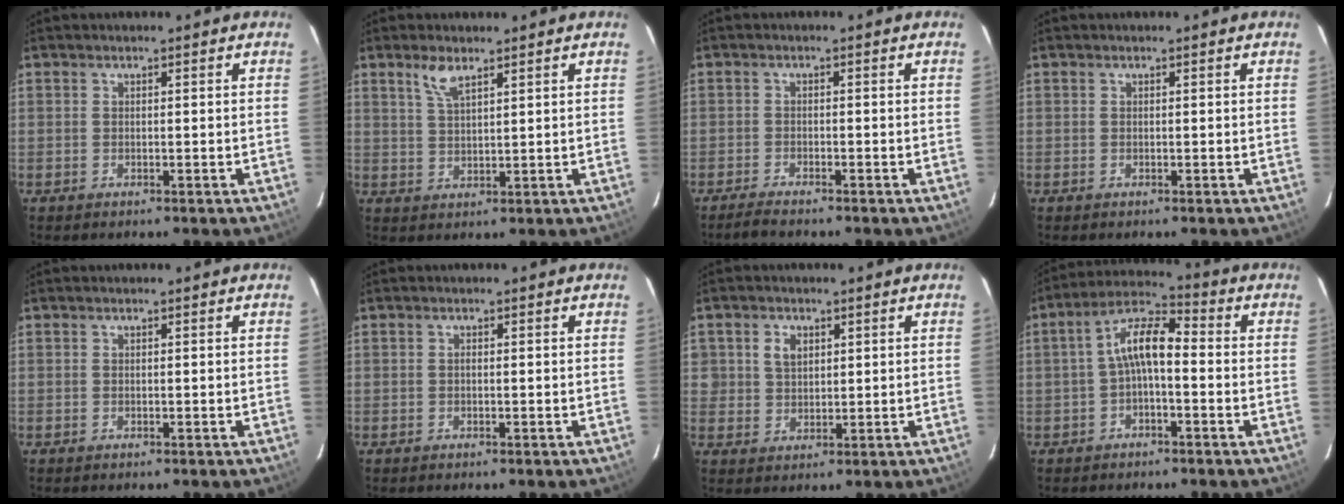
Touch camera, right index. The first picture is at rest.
{"total": 4.0, "force": [2.7, 1.2, 2.6], "torque": [-0.052, 0.003, 0.055]}
{"total": 2.7, "force": [-2.5, 0.1, 1.0], "torque": [-0.035, -0.007, -0.048]}
{"total": 0.0}
{"total": 0.0}
{"total": 0.0}
{"total": 3.7, "force": [1.5, 3.1, 1.5], "torque": [-0.020, 0.012, 0.034]}
{"total": 7.3, "force": [-1.2, 2.9, 6.6], "torque": [-0.137, 0.025, -0.025]}